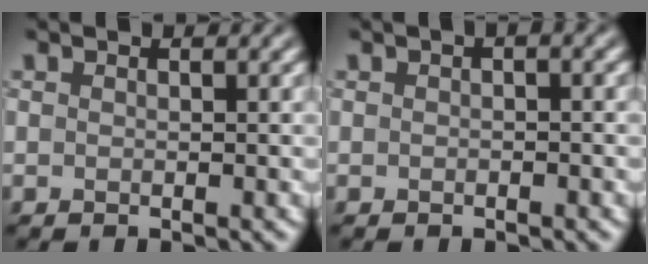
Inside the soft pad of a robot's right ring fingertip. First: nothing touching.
{"total": 1.1, "force": [0.2, 0.3, 1.0], "torque": [-0.015, 0.002, 0.002]}